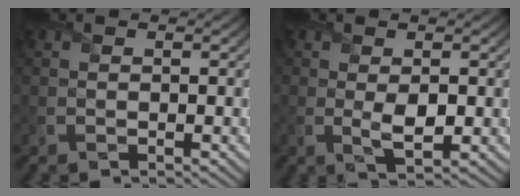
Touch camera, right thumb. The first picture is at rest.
{"total": 3.1, "force": [0.1, 1.5, 2.7], "torque": [-0.055, -0.008, 0.007]}